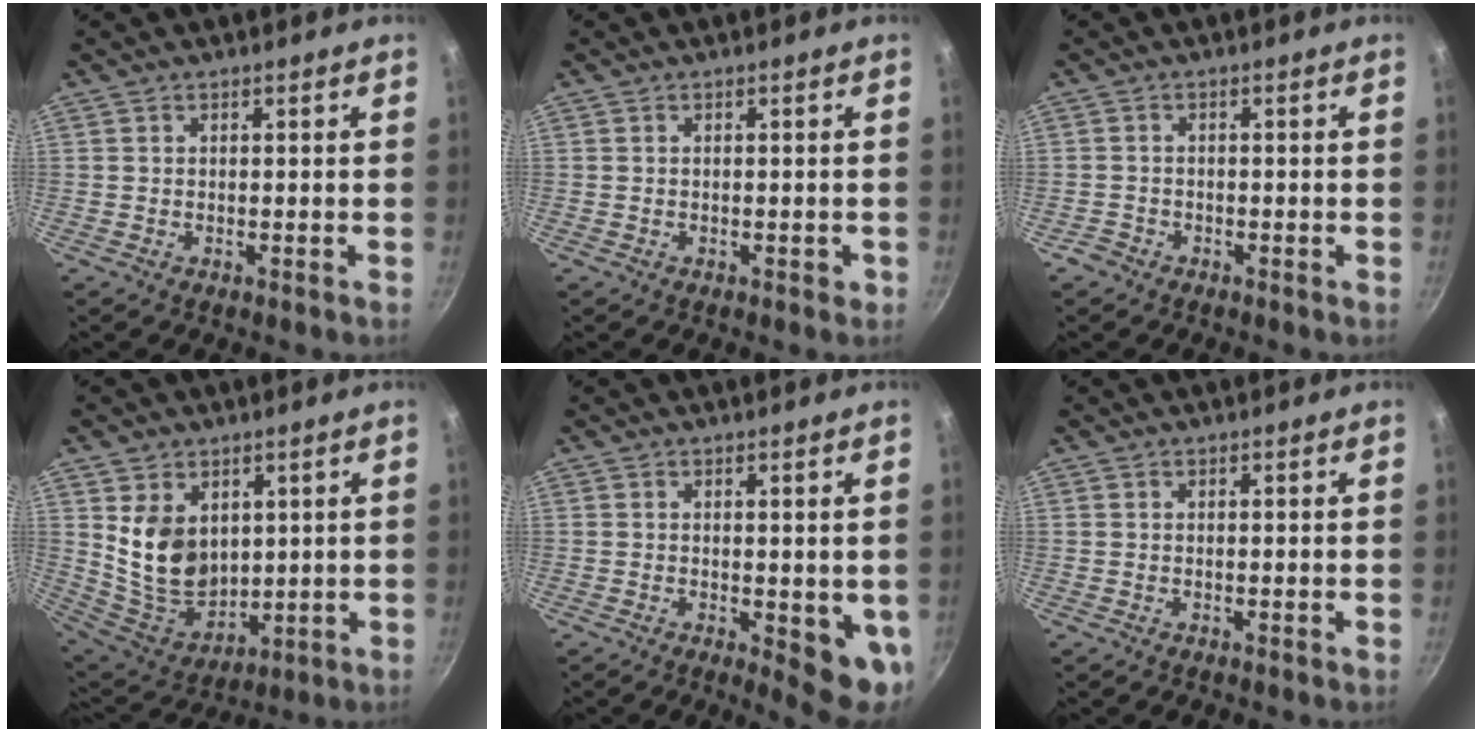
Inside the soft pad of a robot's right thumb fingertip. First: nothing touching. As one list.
[{"total": 1.0, "force": [-0.3, 0.6, 0.7], "torque": [-0.007, 0.004, -0.003]}, {"total": 1.7, "force": [-1.3, 1.2, 0.2], "torque": [-0.007, 0.016, -0.022]}, {"total": 12.8, "force": [3.3, 9.4, 8.0], "torque": [-0.114, -0.036, 0.084]}, {"total": 7.5, "force": [-0.7, 2.6, 7.0], "torque": [-0.071, -0.015, -0.004]}, {"total": 0.0}]